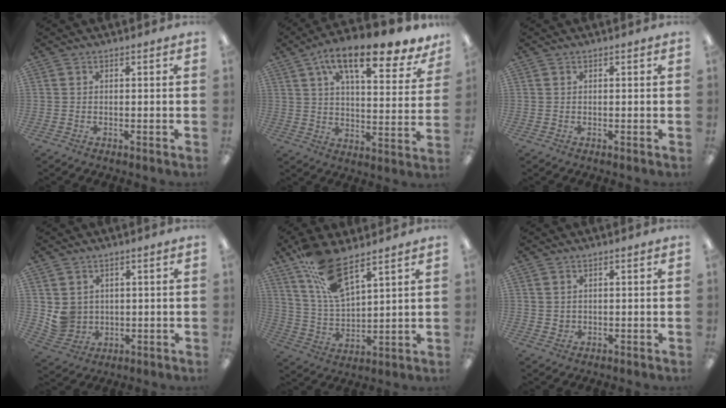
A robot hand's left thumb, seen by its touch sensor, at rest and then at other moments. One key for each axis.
{"total": 15.9, "fx": 11.0, "fy": 5.1, "fz": 10.3, "tx": -0.156, "ty": -0.059, "tz": 0.179}
{"total": 0.0}
{"total": 5.5, "fx": 2.0, "fy": 5.1, "fz": 0.9, "tx": -0.020, "ty": -0.006, "tz": 0.043}
{"total": 13.5, "fx": 9.7, "fy": 4.2, "fz": 8.4, "tx": -0.178, "ty": -0.038, "tz": 0.179}
{"total": 1.4, "fx": 0.9, "fy": 1.0, "fz": 0.2, "tx": -0.006, "ty": 0.001, "tz": 0.017}